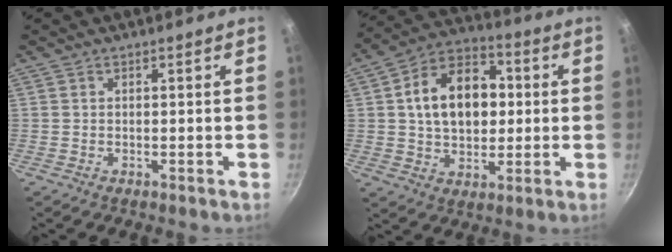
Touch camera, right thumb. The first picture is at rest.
{"total": 16.5, "force": [2.1, 11.6, 11.7], "torque": [-0.154, 0.022, 0.024]}